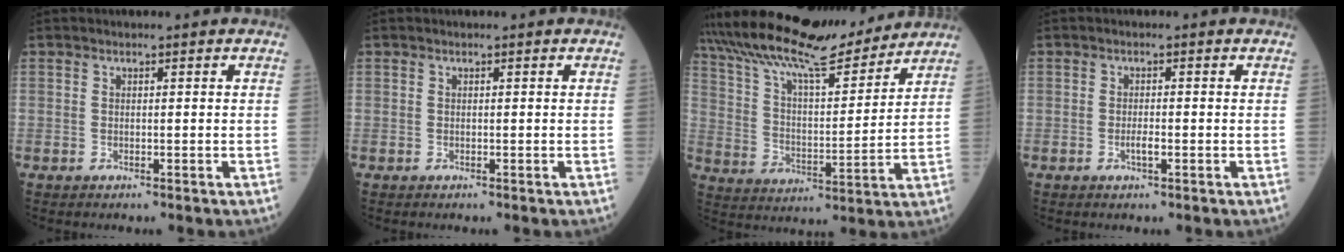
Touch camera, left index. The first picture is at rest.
{"total": 0.0}
{"total": 17.9, "force": [16.1, 2.6, 7.2], "torque": [-0.141, 0.015, 0.269]}
{"total": 1.5, "force": [-0.5, 0.2, 1.4], "torque": [-0.029, 0.000, -0.009]}